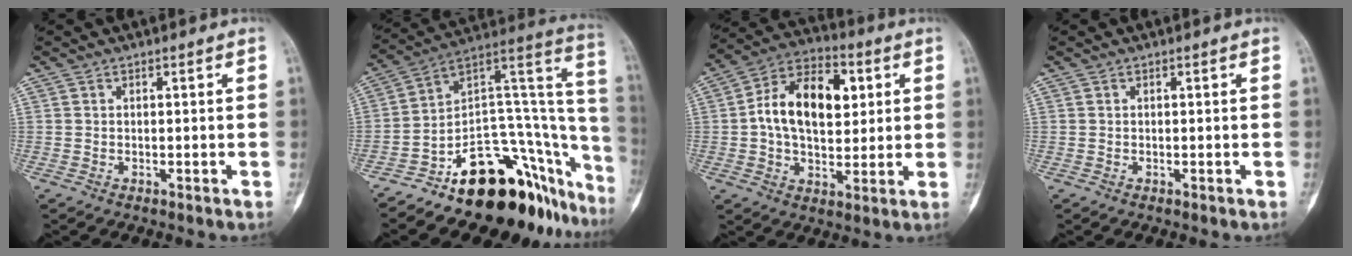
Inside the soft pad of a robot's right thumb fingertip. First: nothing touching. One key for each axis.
{"total": 27.8, "fx": -17.2, "fy": 12.5, "fz": 18.0, "tx": -0.117, "ty": 0.129, "tz": -0.249}
{"total": 16.0, "fx": 2.7, "fy": 9.9, "fz": 12.3, "tx": -0.181, "ty": 0.013, "tz": 0.038}
{"total": 0.0}